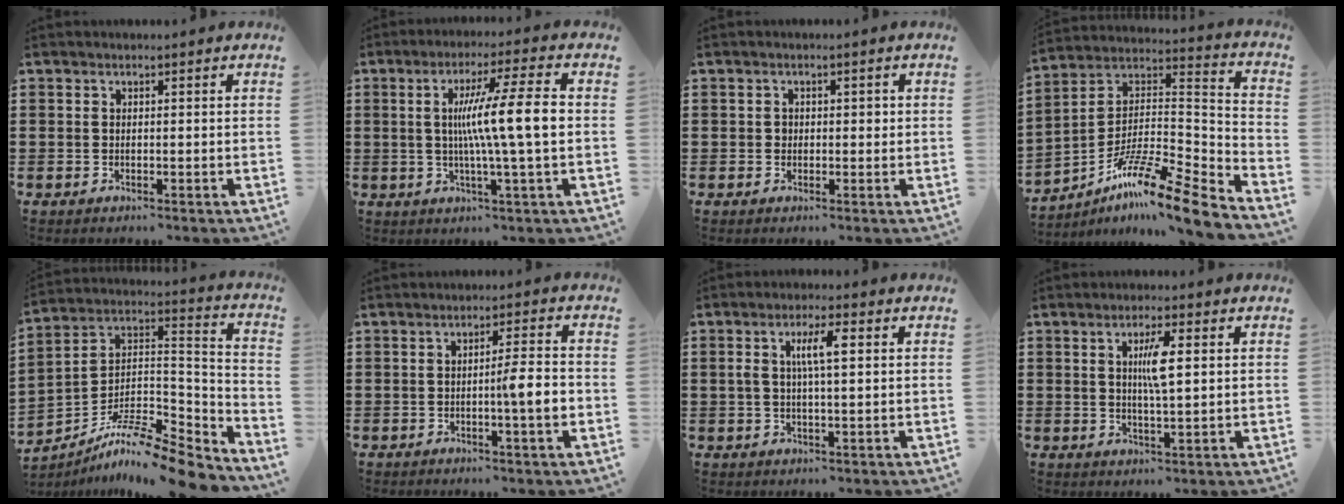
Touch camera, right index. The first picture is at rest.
{"total": 10.3, "force": [0.4, 0.1, 10.3], "torque": [-0.183, 0.003, -0.001]}
{"total": 1.3, "force": [0.2, 1.1, 0.8], "torque": [-0.016, 0.007, 0.002]}
{"total": 11.7, "force": [-9.2, 0.7, 7.1], "torque": [-0.121, 0.011, -0.180]}
{"total": 10.2, "force": [-8.8, 1.3, 4.9], "torque": [-0.083, 0.011, -0.176]}
{"total": 5.0, "force": [-0.9, 0.3, 5.0], "torque": [-0.076, -0.005, -0.022]}
{"total": 5.1, "force": [1.0, 1.3, 4.8], "torque": [-0.095, 0.010, 0.012]}
{"total": 4.6, "force": [1.0, 0.7, 4.4], "torque": [-0.088, 0.006, 0.013]}